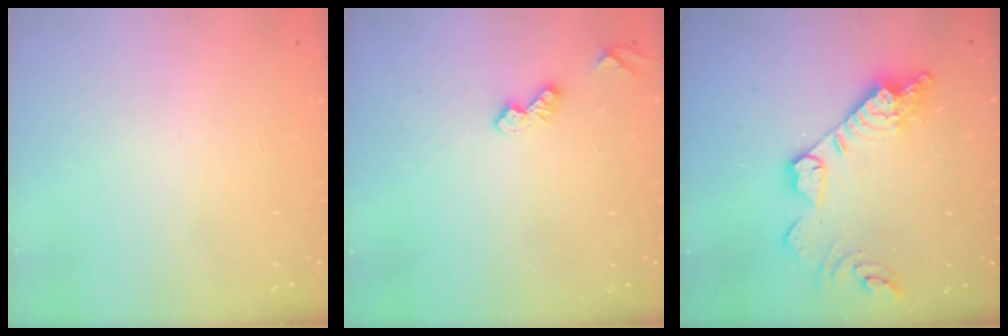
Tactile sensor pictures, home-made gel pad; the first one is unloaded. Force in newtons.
{"total": 4.9, "press": 4.9, "slide": 0.8}
{"total": 15.8, "press": 15.7, "slide": 1.4}